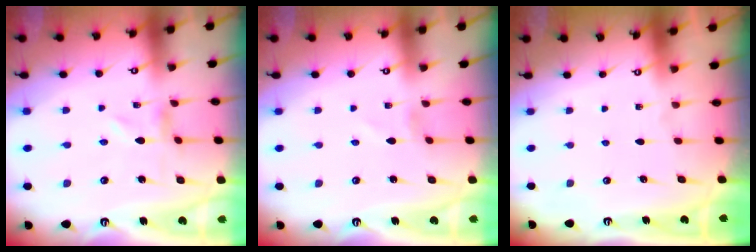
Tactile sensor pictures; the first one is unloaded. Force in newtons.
{"total": 1.2, "press": 1.2, "slide": 0.1}
{"total": 0.0}